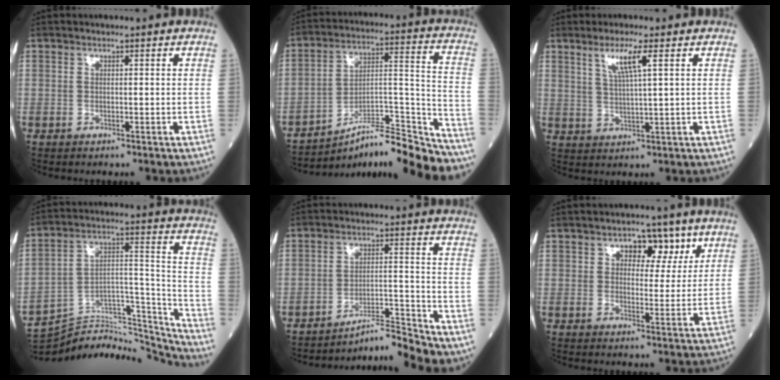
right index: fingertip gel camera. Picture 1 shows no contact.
{"total": 19.1, "force": [-16.8, 2.3, 8.8], "torque": [-0.101, 0.042, -0.265]}
{"total": 5.2, "force": [2.5, -0.2, 4.5], "torque": [-0.089, -0.001, 0.048]}
{"total": 21.8, "force": [-21.6, 1.2, 3.2], "torque": [-0.060, 0.045, -0.339]}
{"total": 6.3, "force": [-6.1, -1.5, 0.4], "torque": [-0.009, 0.012, -0.102]}
{"total": 6.0, "force": [3.1, 3.5, 3.7], "torque": [-0.038, 0.008, 0.041]}